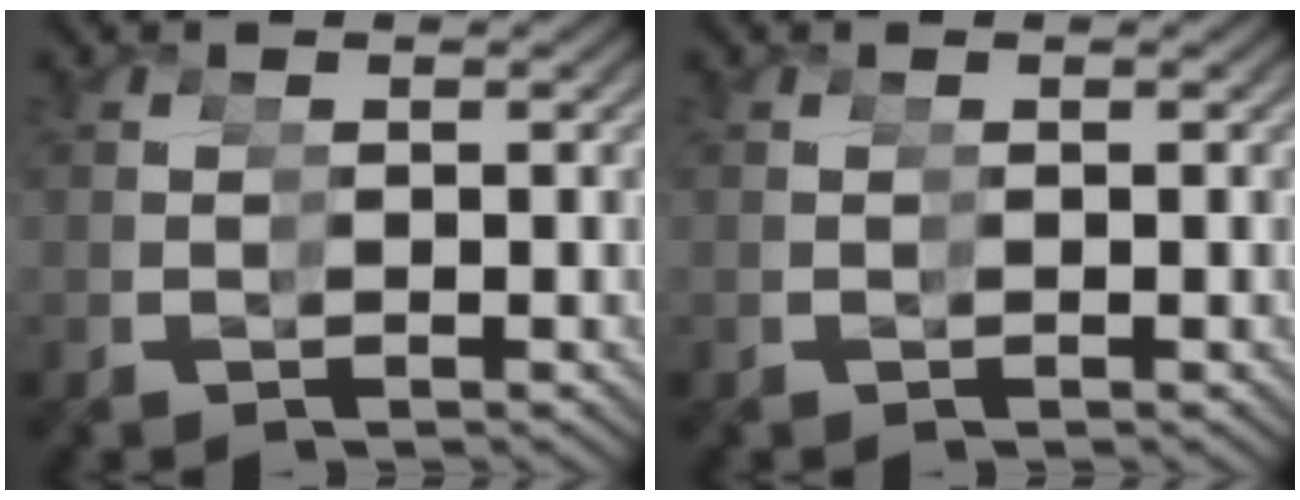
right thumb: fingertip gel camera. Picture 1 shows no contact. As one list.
[{"total": 0.0}]